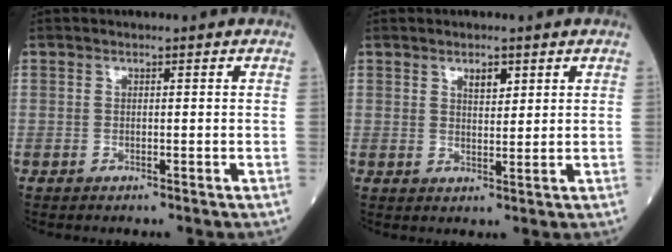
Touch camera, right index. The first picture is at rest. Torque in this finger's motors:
{"motor_torque": [-0.01, 0.01, -0.02, 0.00]}